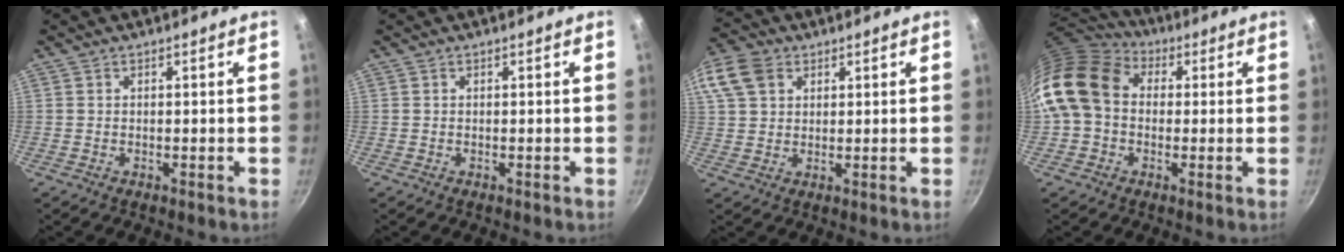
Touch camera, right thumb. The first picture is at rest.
{"total": 0.0}
{"total": 12.4, "force": [5.3, 9.2, 6.5], "torque": [-0.146, 0.021, 0.098]}
{"total": 14.5, "force": [1.6, 11.4, 8.9], "torque": [-0.150, 0.026, 0.011]}